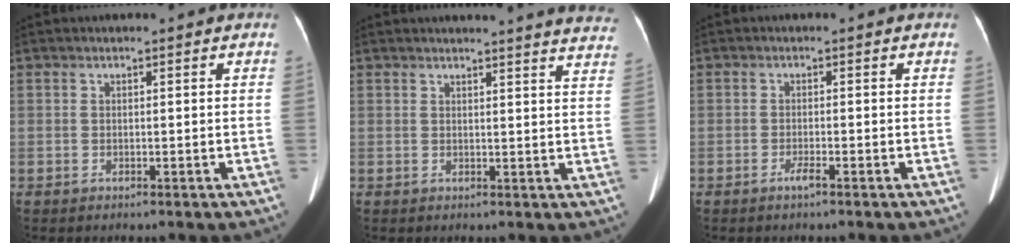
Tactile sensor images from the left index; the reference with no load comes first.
{"total": 17.1, "force": [16.6, 0.9, 4.0], "torque": [-0.038, -0.066, 0.166]}
{"total": 1.4, "force": [-1.0, -0.1, 1.0], "torque": [-0.022, -0.002, -0.018]}